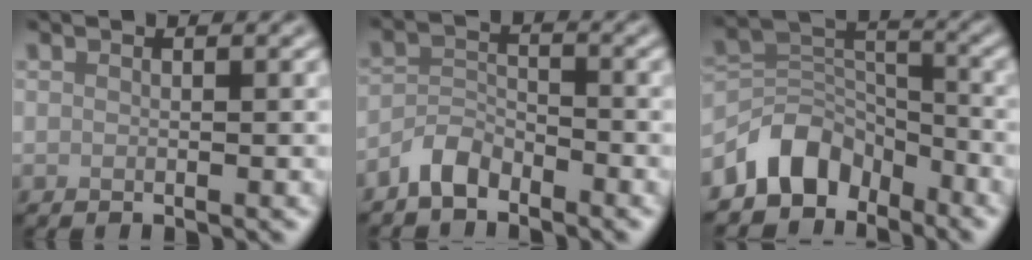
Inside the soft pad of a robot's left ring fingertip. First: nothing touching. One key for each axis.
{"total": 2.8, "fx": -2.4, "fy": 1.1, "fz": 0.9, "tx": -0.018, "ty": 0.009, "tz": -0.054}
{"total": 6.0, "fx": -4.3, "fy": 3.7, "fz": 2.0, "tx": -0.017, "ty": 0.002, "tz": -0.084}